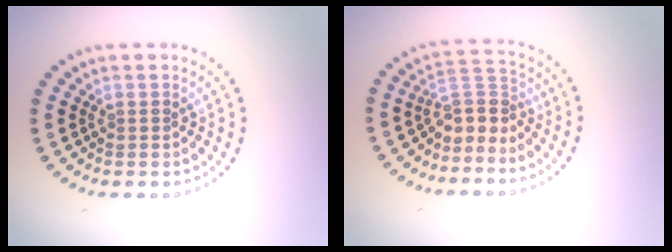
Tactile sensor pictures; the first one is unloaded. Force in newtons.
{"total": 2.9, "press": 2.1, "slide": 2.0}